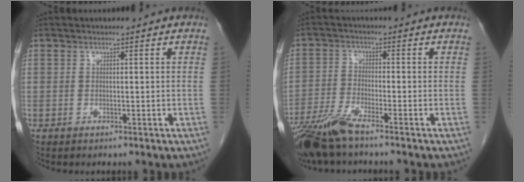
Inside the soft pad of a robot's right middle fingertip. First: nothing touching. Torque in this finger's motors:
{"motor_torque": [-0.09, -0.47, 0.07, 0.04]}